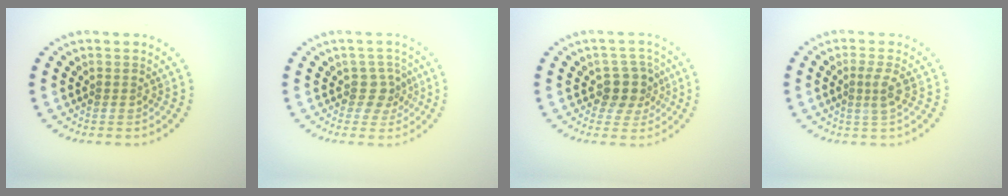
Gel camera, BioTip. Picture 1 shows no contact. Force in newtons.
{"total": 2.1, "press": 1.6, "slide": 1.4}
{"total": 2.7, "press": 2.3, "slide": 1.4}
{"total": 1.7, "press": 1.3, "slide": 1.2}